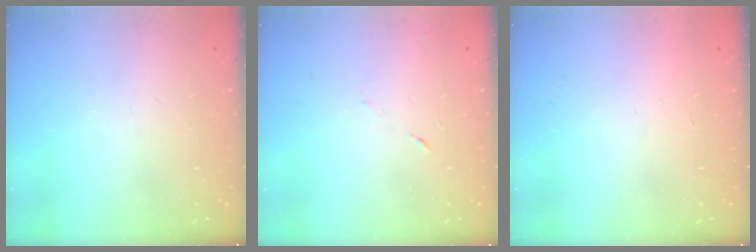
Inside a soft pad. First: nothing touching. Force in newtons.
{"total": 5.3, "press": 5.3, "slide": 0.6}
{"total": 1.7, "press": 1.7, "slide": 0.1}